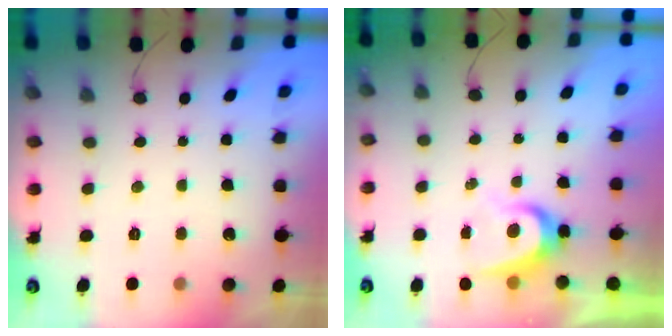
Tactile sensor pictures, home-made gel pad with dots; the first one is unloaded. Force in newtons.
{"total": 6.2, "press": 6.1, "slide": 0.7}